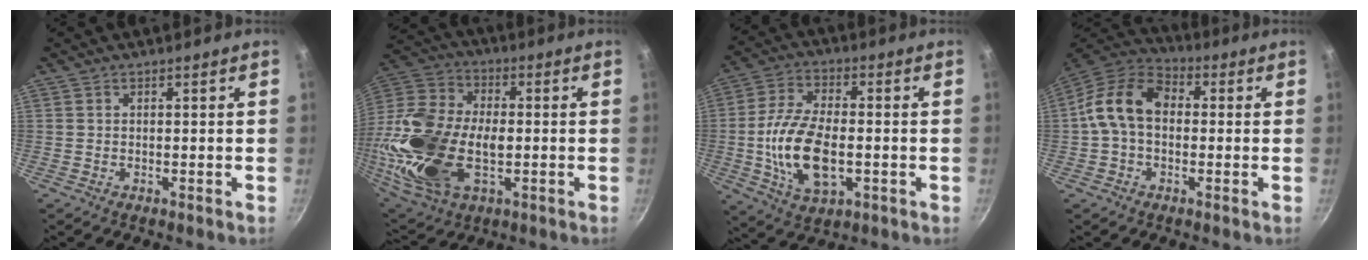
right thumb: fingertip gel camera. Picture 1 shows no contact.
{"total": 25.1, "force": [-3.3, 14.8, 20.1], "torque": [-0.431, -0.001, -0.047]}
{"total": 15.3, "force": [-2.1, 7.9, 12.9], "torque": [-0.247, 0.006, -0.033]}
{"total": 12.9, "force": [0.3, 9.0, 9.2], "torque": [-0.164, 0.036, -0.008]}